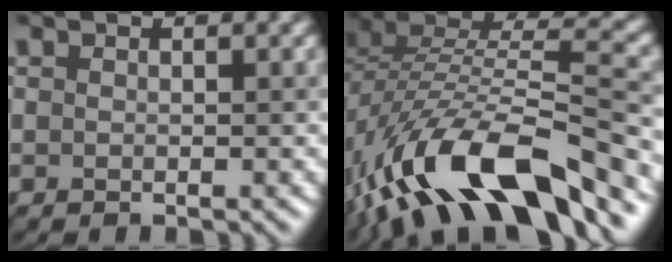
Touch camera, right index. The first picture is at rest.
{"total": 14.0, "force": [-8.7, 4.7, 9.9], "torque": [-0.186, 0.016, -0.156]}